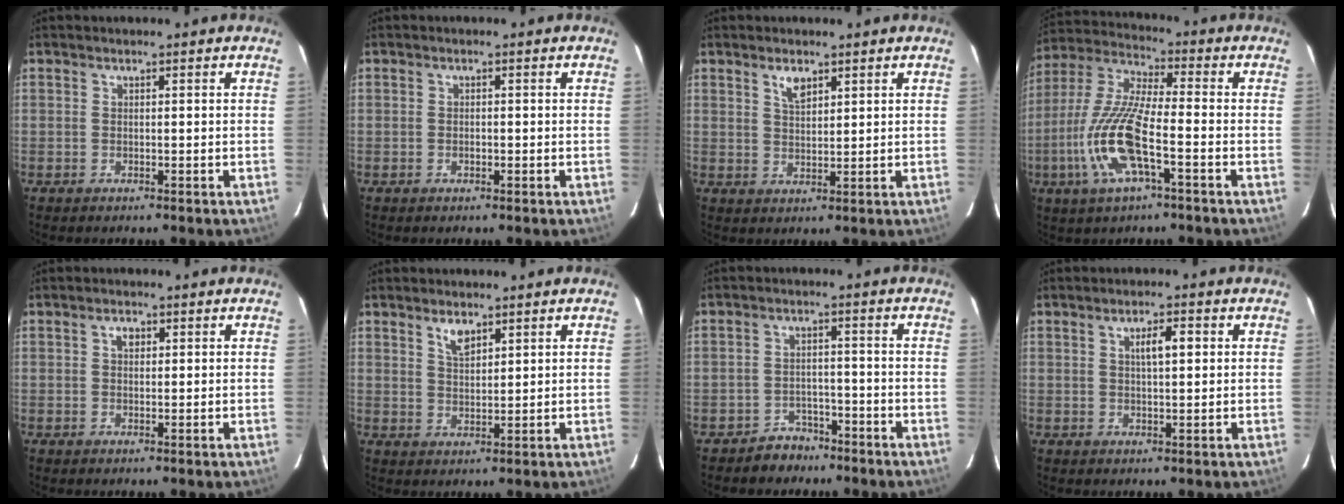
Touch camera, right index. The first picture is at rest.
{"total": 0.8, "force": [-0.3, 0.6, 0.4], "torque": [-0.005, 0.000, -0.004]}
{"total": 3.4, "force": [2.1, 1.5, 2.1], "torque": [-0.036, 0.003, 0.040]}
{"total": 15.0, "force": [-5.2, 3.2, 13.7], "torque": [-0.297, -0.009, -0.107]}
{"total": 1.8, "force": [0.6, 1.3, 1.1], "torque": [-0.017, 0.008, 0.009]}
{"total": 3.7, "force": [2.5, 1.6, 2.2], "torque": [-0.039, 0.001, 0.046]}
{"total": 4.9, "force": [-3.8, 3.1, 0.2], "torque": [-0.012, 0.022, -0.056]}
{"total": 3.7, "force": [1.1, 1.1, 3.4], "torque": [-0.058, 0.008, 0.018]}